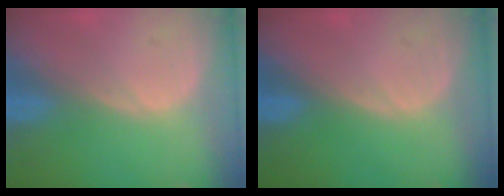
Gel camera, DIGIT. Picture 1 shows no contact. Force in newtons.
{"total": 0.0}